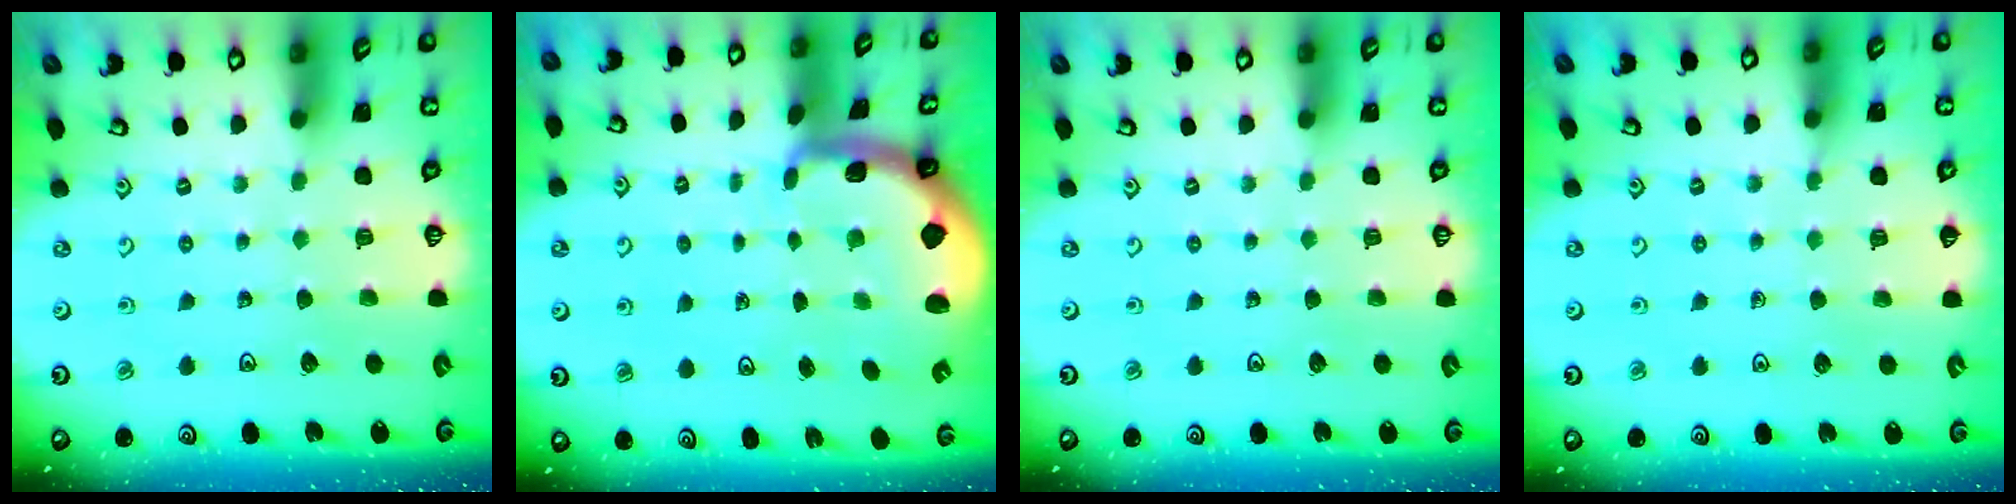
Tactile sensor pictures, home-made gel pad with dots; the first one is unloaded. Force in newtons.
{"total": 1.9, "press": 1.8, "slide": 0.5}
{"total": 0.0}
{"total": 3.6, "press": 3.6, "slide": 0.6}